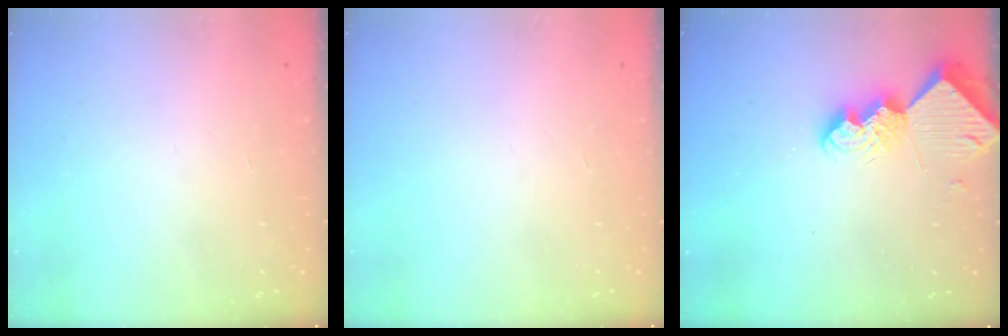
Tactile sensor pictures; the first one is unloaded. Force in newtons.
{"total": 0.0}
{"total": 8.5, "press": 8.4, "slide": 0.7}